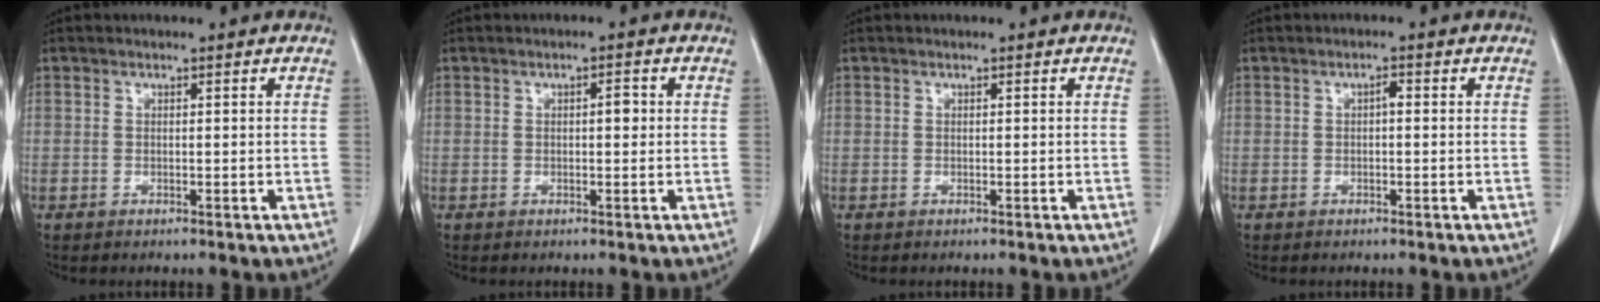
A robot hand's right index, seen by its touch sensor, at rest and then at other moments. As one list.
[{"total": 1.7, "force": [0.2, 0.6, 1.6], "torque": [-0.024, 0.004, 0.003]}, {"total": 0.0}, {"total": 1.1, "force": [0.0, 0.4, 1.0], "torque": [-0.016, 0.003, -0.001]}]